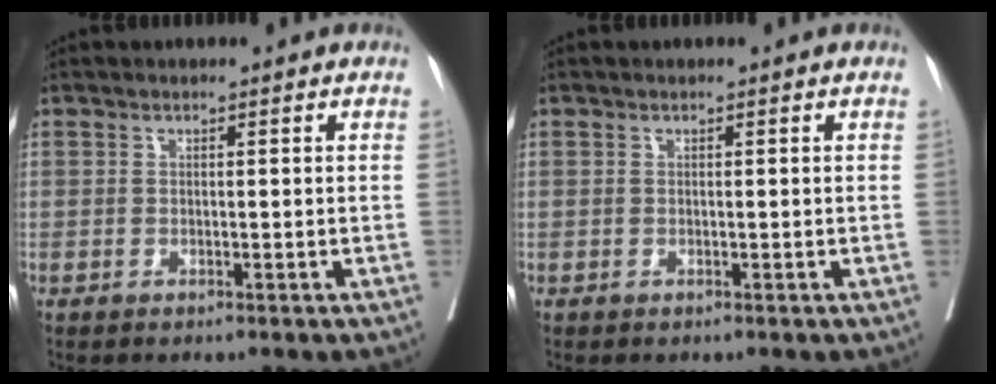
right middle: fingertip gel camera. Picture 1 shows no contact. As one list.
[{"total": 0.0}]